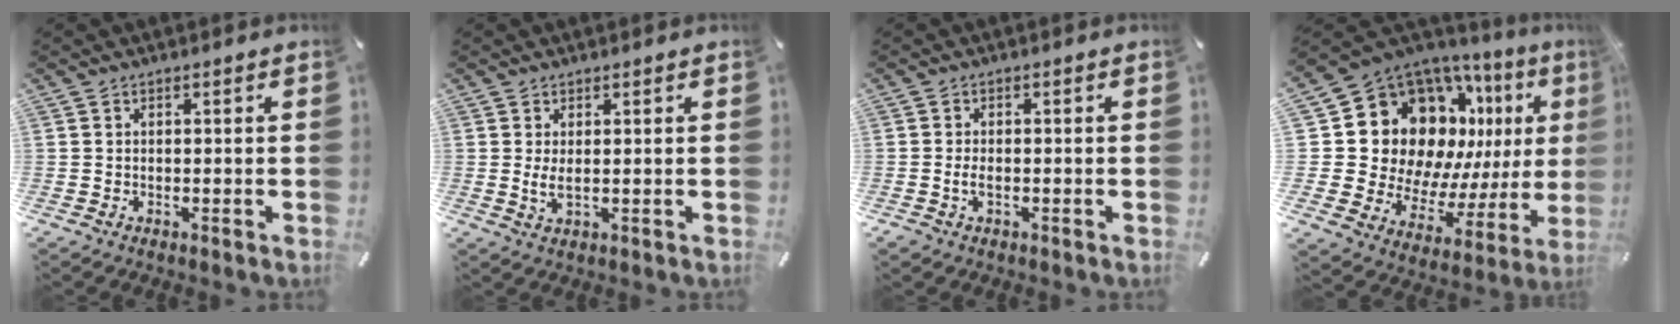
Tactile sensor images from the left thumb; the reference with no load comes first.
{"total": 3.2, "force": [0.6, 1.1, 3.0], "torque": [-0.058, -0.007, 0.008]}
{"total": 2.1, "force": [-0.6, 1.2, 1.6], "torque": [-0.036, -0.001, -0.012]}
{"total": 20.3, "force": [8.5, 15.1, 10.6], "torque": [-0.179, -0.084, 0.186]}